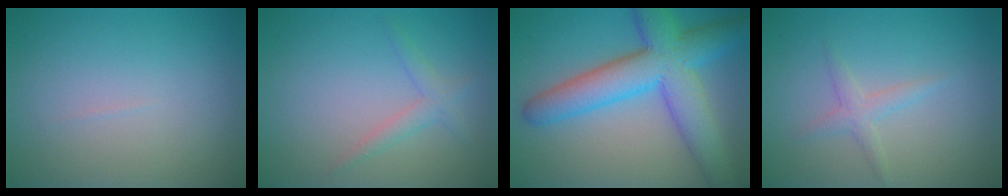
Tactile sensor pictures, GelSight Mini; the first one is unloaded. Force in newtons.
{"total": 1.7, "press": 1.7, "slide": 0.1}
{"total": 9.0, "press": 9.0, "slide": 0.2}
{"total": 1.6, "press": 1.6, "slide": 0.1}